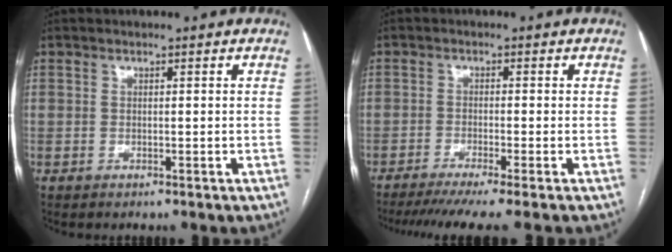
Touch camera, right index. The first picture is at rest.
{"total": 8.0, "force": [-6.6, -1.2, 4.3], "torque": [-0.052, -0.021, -0.103]}